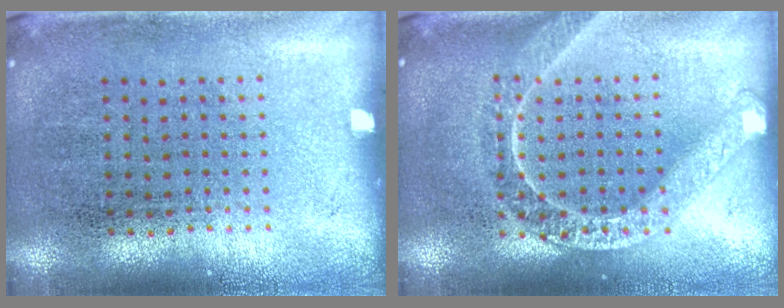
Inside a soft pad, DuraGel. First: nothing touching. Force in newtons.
{"total": 1.6, "press": 1.6, "slide": 0.1}